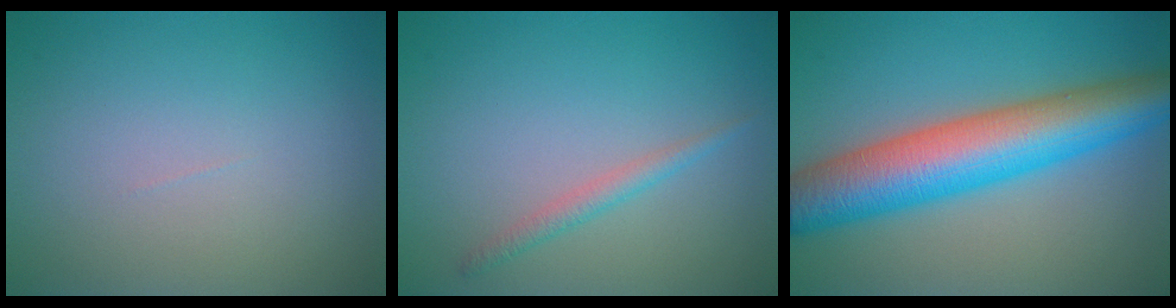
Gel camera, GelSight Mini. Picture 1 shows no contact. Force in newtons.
{"total": 1.5, "press": 1.5, "slide": 0.0}
{"total": 10.4, "press": 10.4, "slide": 0.2}